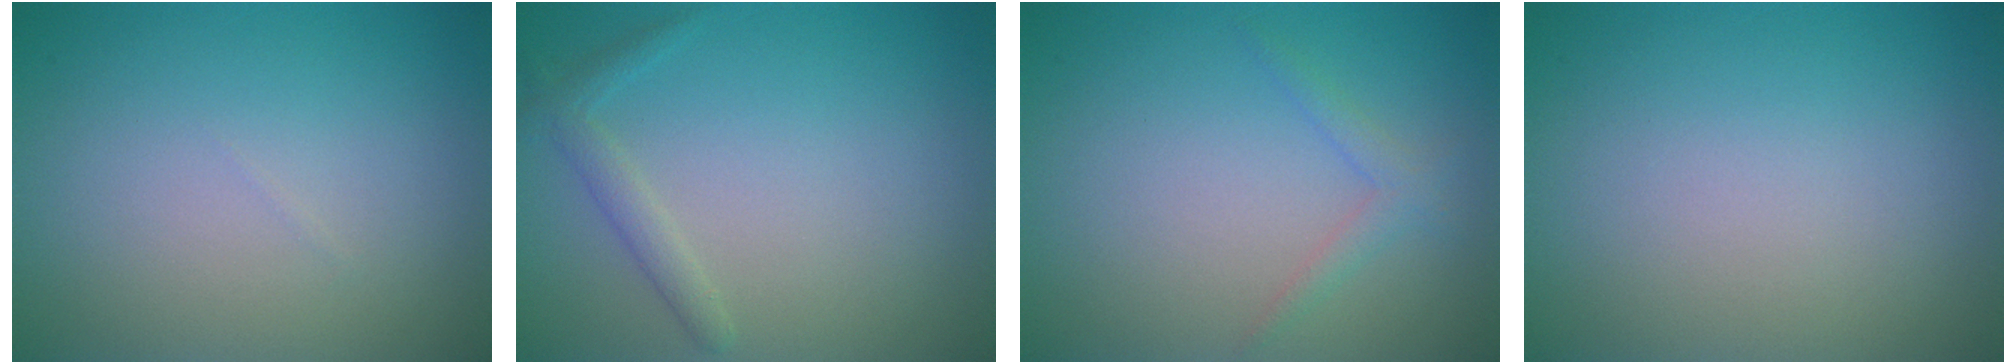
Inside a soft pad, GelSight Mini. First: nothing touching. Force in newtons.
{"total": 1.5, "press": 1.5, "slide": 0.1}
{"total": 1.3, "press": 1.3, "slide": 0.1}
{"total": 0.0}